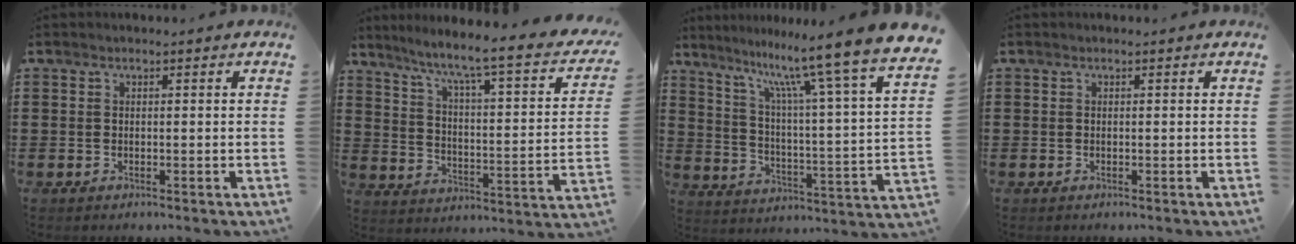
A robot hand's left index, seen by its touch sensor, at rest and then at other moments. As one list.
[{"total": 6.0, "force": [4.4, -0.6, 4.0], "torque": [-0.099, -0.045, 0.058]}, {"total": 11.7, "force": [9.7, -1.4, 6.4], "torque": [-0.137, -0.088, 0.146]}, {"total": 0.0}]